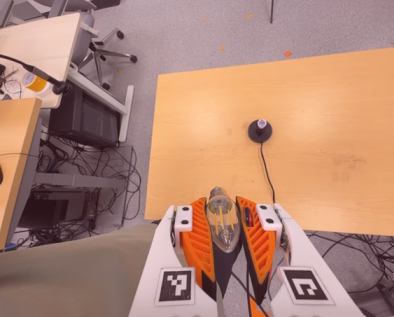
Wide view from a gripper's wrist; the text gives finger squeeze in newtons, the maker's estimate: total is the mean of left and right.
{"total": 21.5, "left": 24.3, "right": 18.7}